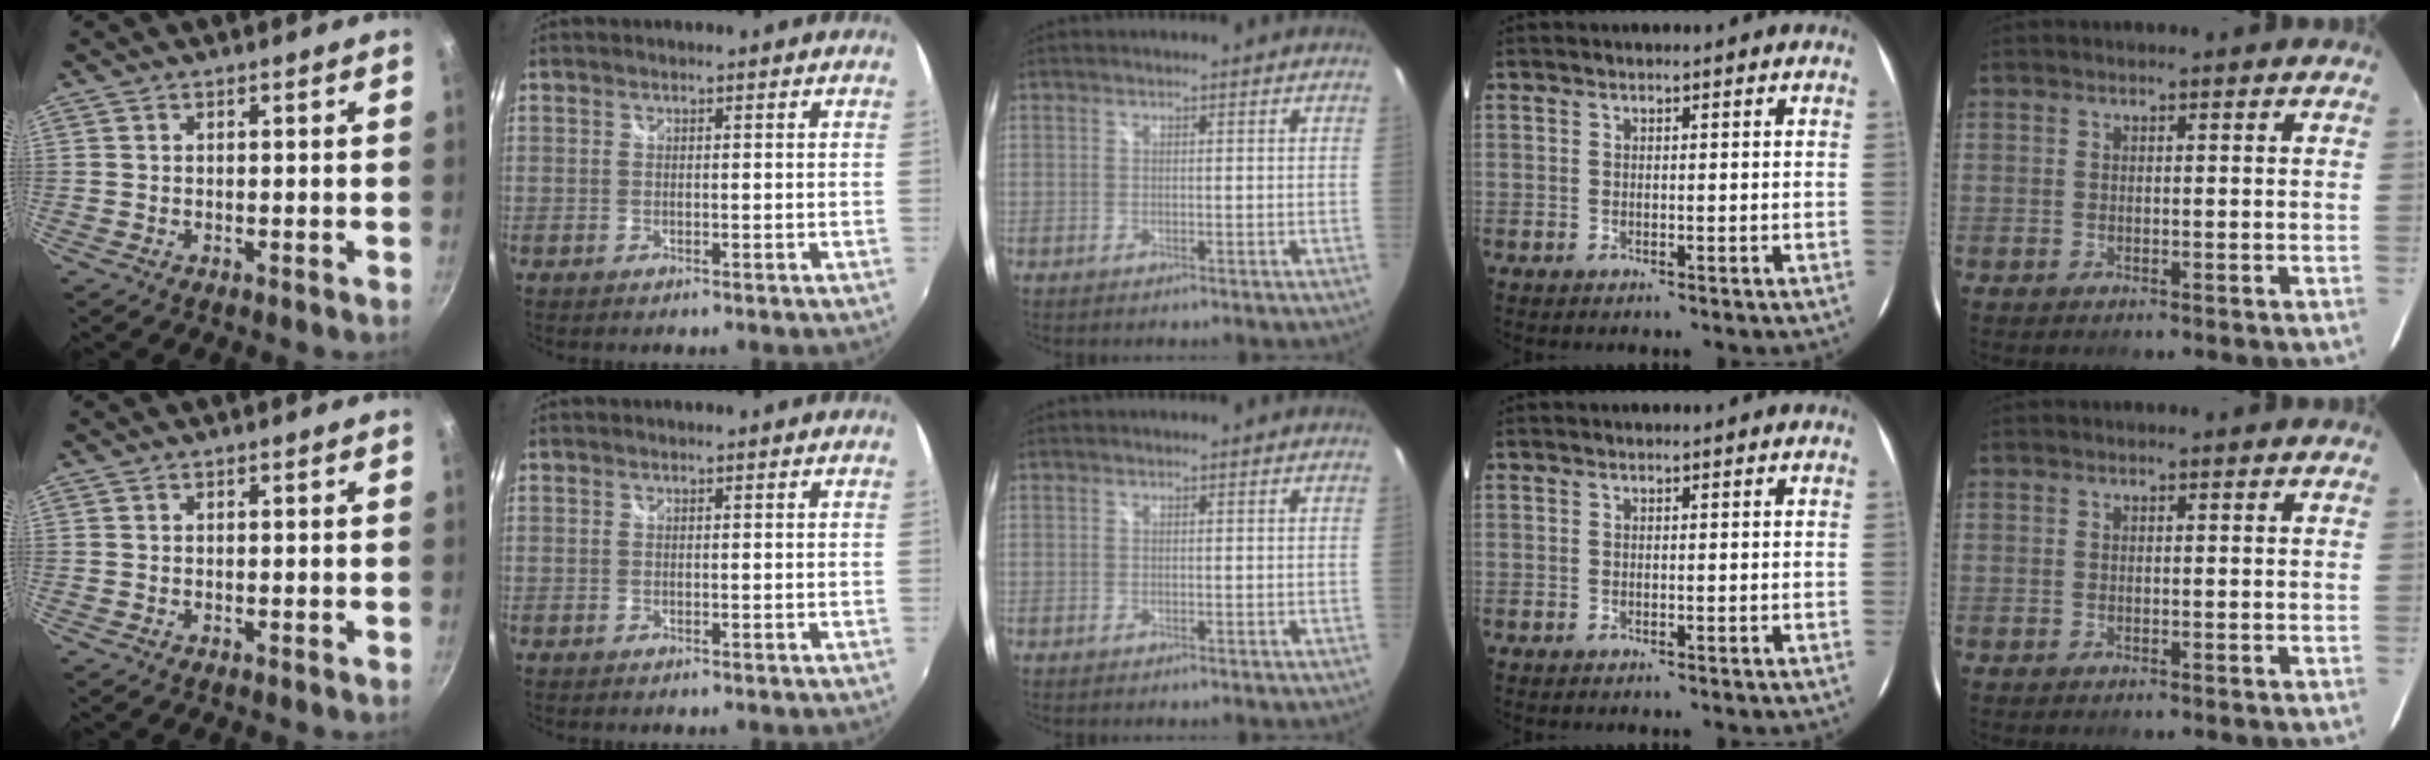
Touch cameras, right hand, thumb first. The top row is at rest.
{}